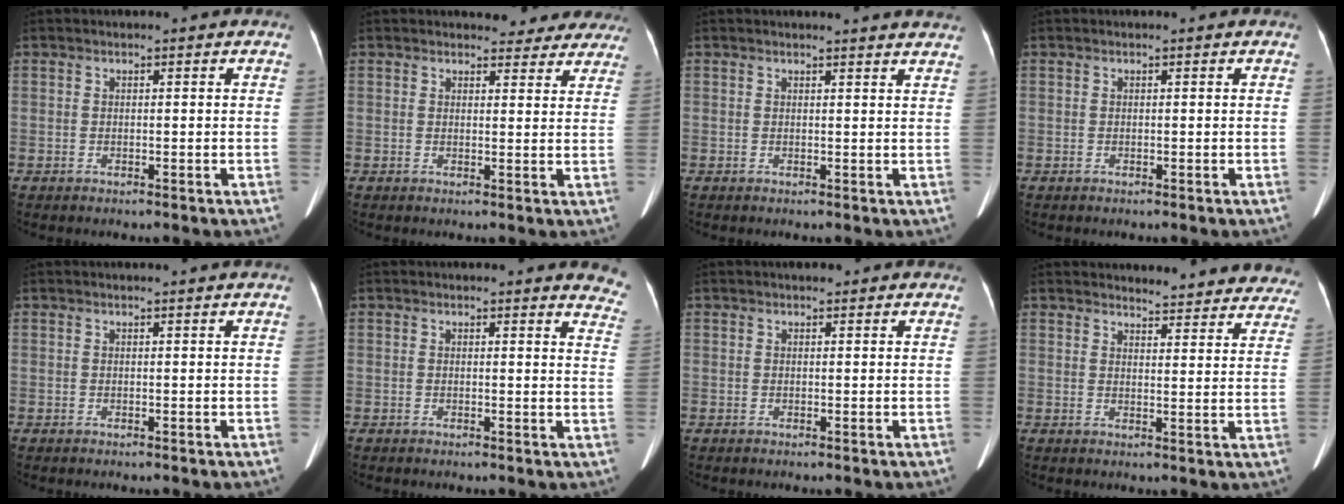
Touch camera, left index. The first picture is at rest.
{"total": 8.2, "force": [7.6, 2.8, 1.0], "torque": [0.019, -0.007, 0.064]}
{"total": 6.2, "force": [6.0, -0.1, 1.6], "torque": [-0.015, -0.003, 0.044]}
{"total": 0.0}
{"total": 0.8, "force": [0.7, -0.2, 0.3], "torque": [-0.011, 0.000, 0.017]}
{"total": 6.2, "force": [6.1, 1.0, 0.9], "torque": [0.016, -0.036, 0.027]}
{"total": 1.5, "force": [1.1, 0.7, 0.6], "torque": [-0.008, 0.011, 0.012]}
{"total": 15.6, "force": [15.0, 3.3, 2.5], "torque": [0.005, -0.048, 0.147]}